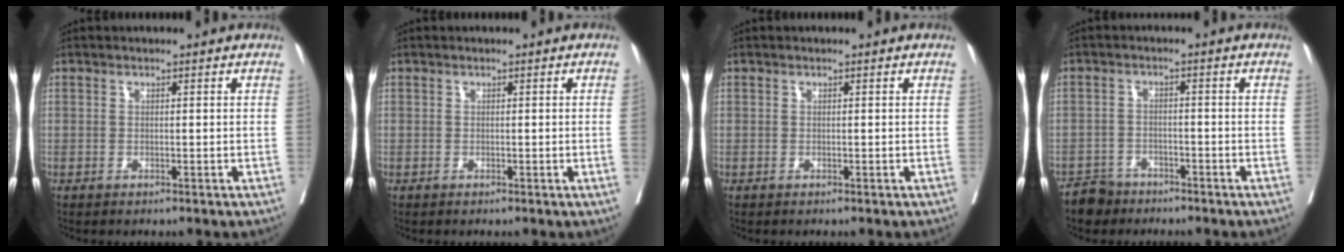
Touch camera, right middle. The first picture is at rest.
{"total": 0.9, "force": [-0.1, -0.4, 0.8], "torque": [-0.007, 0.000, -0.003]}
{"total": 0.0}
{"total": 4.0, "force": [-3.3, 2.2, 0.0], "torque": [-0.003, 0.003, -0.059]}